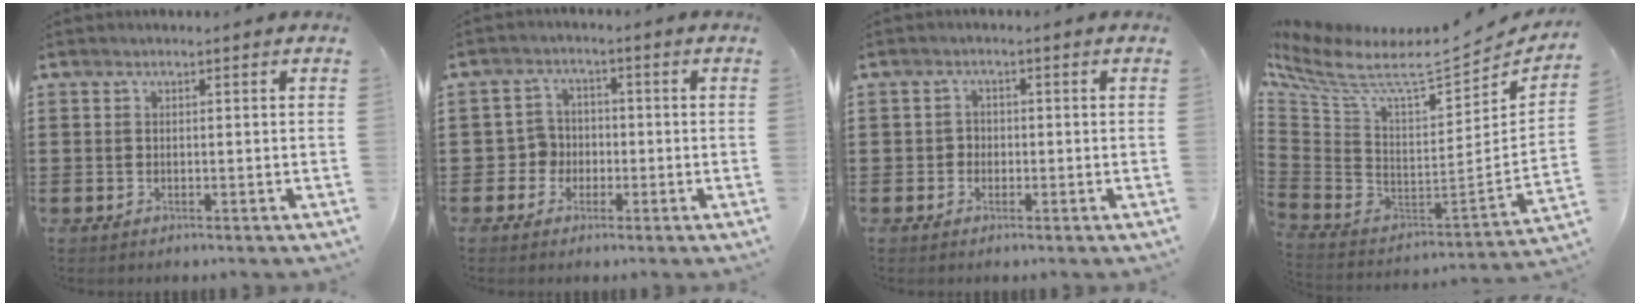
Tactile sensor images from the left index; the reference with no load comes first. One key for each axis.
{"total": 3.6, "fx": -1.3, "fy": 3.2, "fz": 0.9, "tx": -0.038, "ty": 0.002, "tz": -0.033}
{"total": 1.5, "fx": -0.5, "fy": 1.3, "fz": 0.4, "tx": -0.013, "ty": 0.003, "tz": -0.013}
{"total": 6.8, "fx": 5.3, "fy": 1.3, "fz": 4.2, "tx": -0.114, "ty": -0.064, "tz": 0.081}